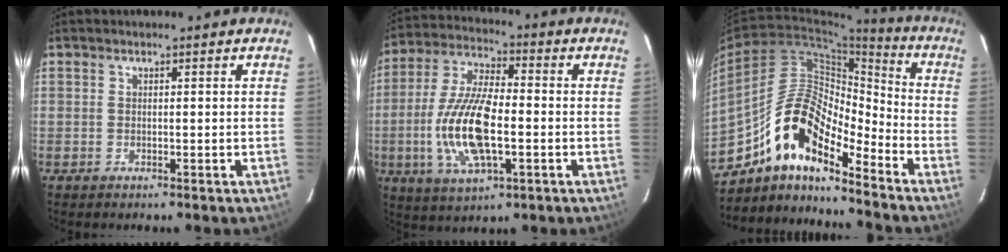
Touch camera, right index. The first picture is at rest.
{"total": 15.8, "force": [-3.1, 6.0, 14.3], "torque": [-0.298, -0.004, -0.059]}
{"total": 14.9, "force": [-10.9, 4.8, 9.0], "torque": [-0.156, 0.020, -0.210]}